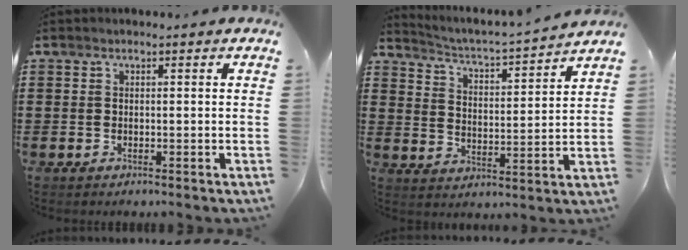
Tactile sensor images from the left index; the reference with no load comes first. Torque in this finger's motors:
{"motor_torque": [1.08, -1.06, 0.06, 0.00]}